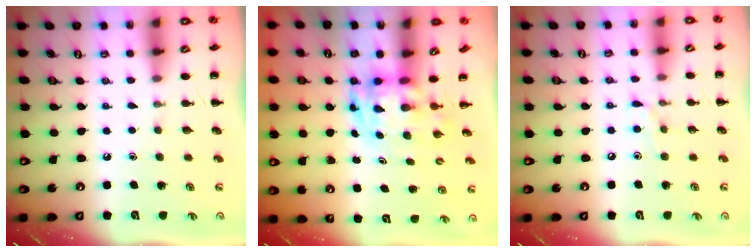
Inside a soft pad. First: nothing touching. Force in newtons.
{"total": 3.6, "press": 3.5, "slide": 0.8}
{"total": 6.0, "press": 5.7, "slide": 1.8}